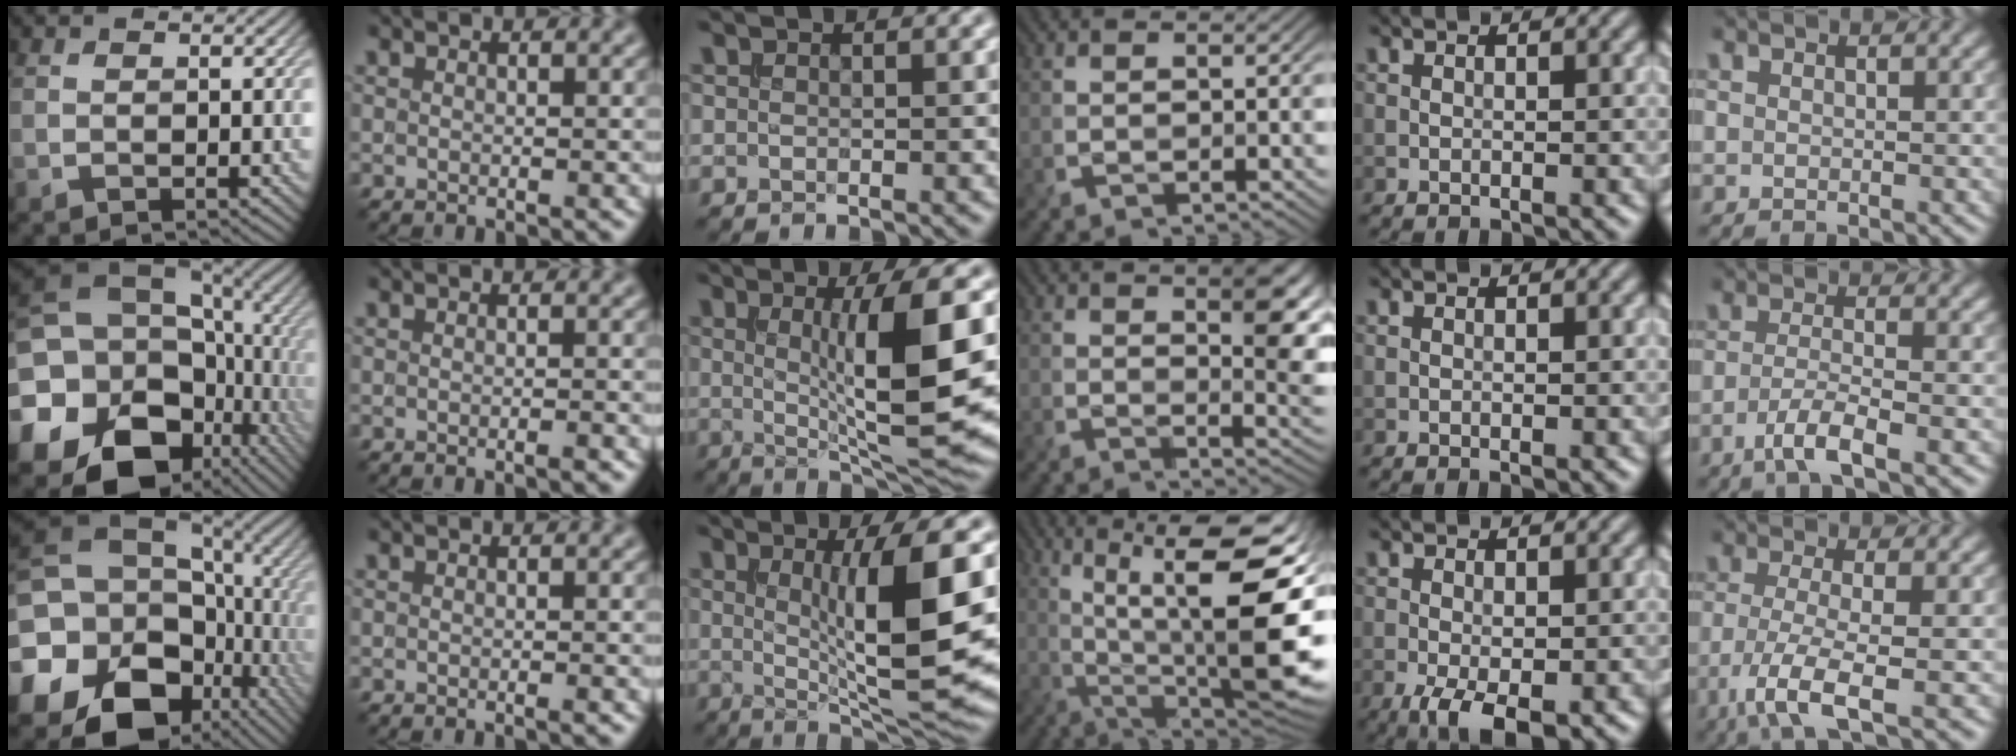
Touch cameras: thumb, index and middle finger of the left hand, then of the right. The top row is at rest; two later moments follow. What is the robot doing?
{"motion": "insert", "object": "backpack"}